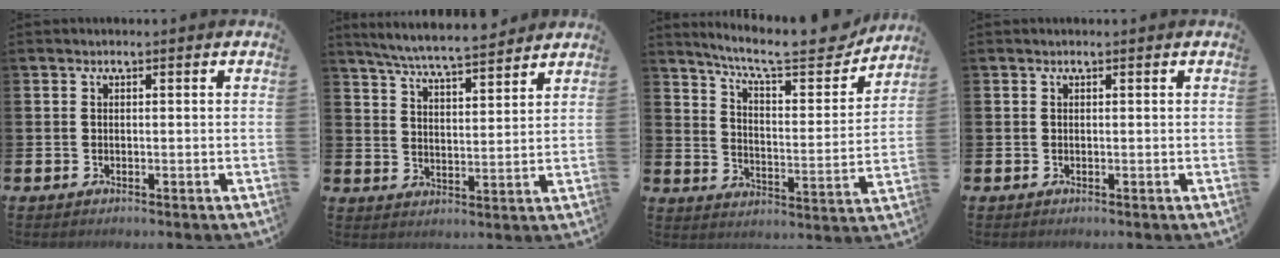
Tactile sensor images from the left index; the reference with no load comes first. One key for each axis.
{"total": 6.5, "fx": 6.2, "fy": 0.1, "fz": 1.9, "tx": -0.062, "ty": -0.037, "tz": 0.110}
{"total": 9.7, "fx": 8.6, "fy": 1.5, "fz": 4.2, "tx": -0.104, "ty": -0.053, "tz": 0.145}
{"total": 0.0}